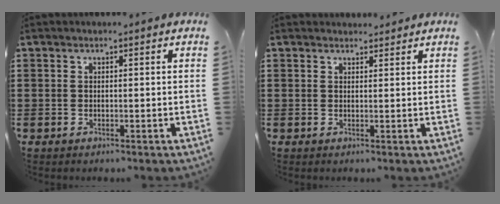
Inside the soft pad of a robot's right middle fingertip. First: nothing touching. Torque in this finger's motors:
{"motor_torque": [-0.17, 0.02, -0.04, -0.02]}